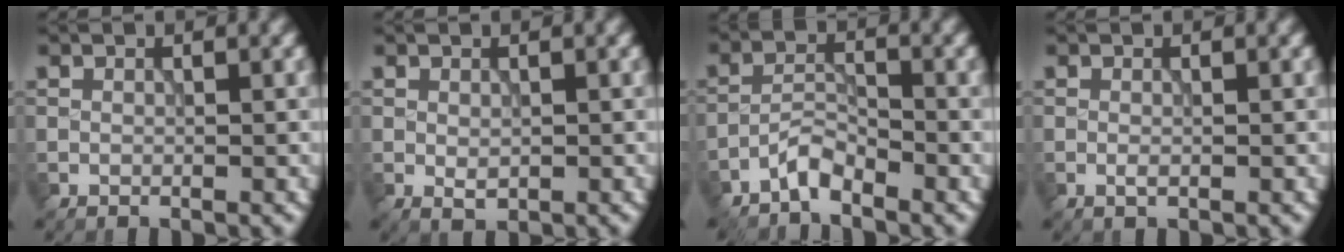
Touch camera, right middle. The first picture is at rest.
{"total": 1.2, "force": [-0.1, 0.7, 0.9], "torque": [-0.018, -0.005, 0.003]}
{"total": 2.4, "force": [-2.1, 0.6, 1.0], "torque": [-0.019, 0.010, -0.046]}
{"total": 0.6, "force": [-0.2, 0.2, 0.5], "torque": [-0.013, -0.002, -0.003]}